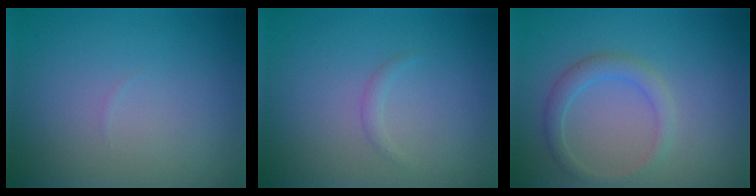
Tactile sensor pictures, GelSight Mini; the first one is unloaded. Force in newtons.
{"total": 0.6, "press": 0.6, "slide": 0.0}
{"total": 2.1, "press": 2.1, "slide": 0.1}